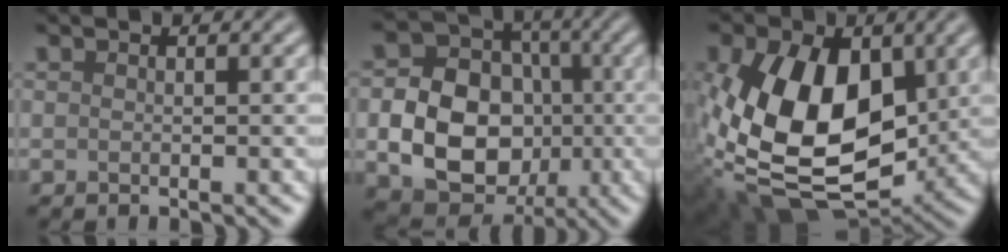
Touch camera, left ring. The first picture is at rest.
{"total": 10.0, "force": [-1.8, 7.9, 6.0], "torque": [-0.099, -0.009, -0.042]}
{"total": 15.3, "force": [0.3, 9.4, 12.0], "torque": [-0.239, -0.023, 0.003]}